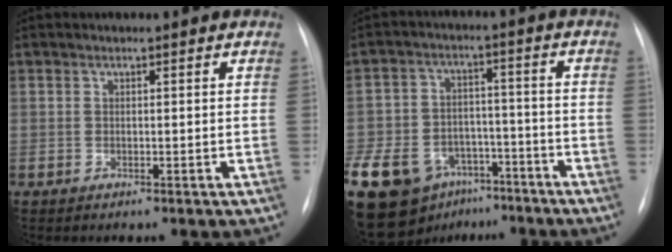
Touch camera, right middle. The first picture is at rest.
{"total": 24.7, "force": [-14.1, 16.2, 12.1], "torque": [-0.349, -0.002, -0.225]}